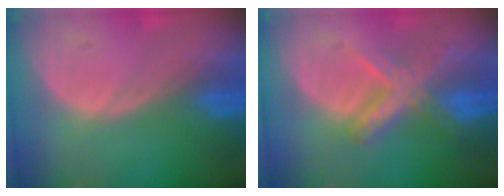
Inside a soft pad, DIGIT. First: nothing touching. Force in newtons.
{"total": 7.3, "press": 6.1, "slide": 3.9}